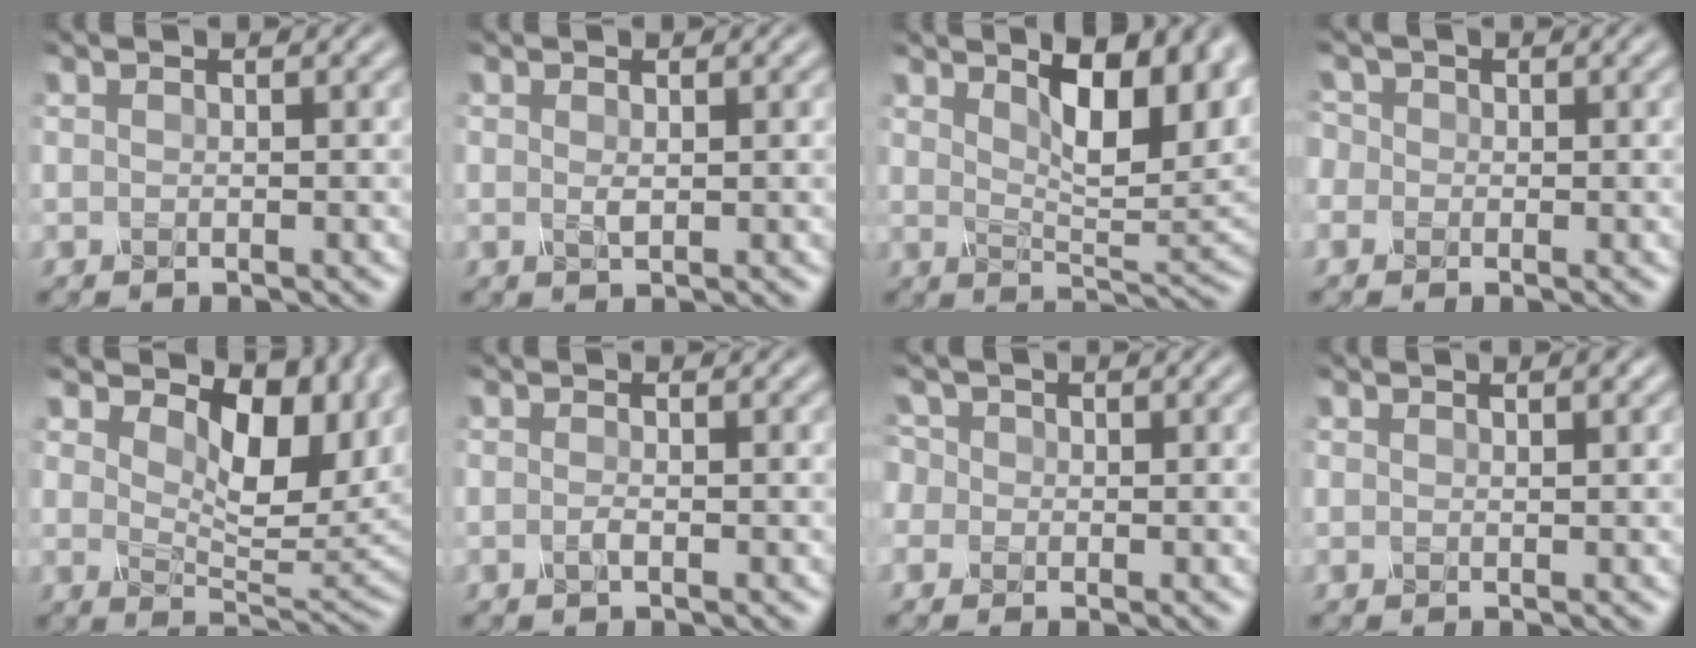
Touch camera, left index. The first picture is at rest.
{"total": 0.5, "force": [0.1, 0.2, 0.5], "torque": [-0.012, -0.004, 0.001]}
{"total": 8.2, "force": [3.4, 3.2, 6.7], "torque": [-0.102, -0.002, 0.055]}
{"total": 1.6, "force": [-0.2, 1.6, 0.4], "torque": [-0.014, 0.007, -0.013]}
{"total": 9.6, "force": [3.2, 5.0, 7.6], "torque": [-0.116, -0.008, 0.052]}
{"total": 0.7, "force": [-0.5, 0.1, 0.5], "torque": [-0.015, -0.003, -0.010]}
{"total": 2.2, "force": [0.1, 2.1, 0.8], "torque": [-0.016, 0.015, -0.014]}
{"total": 0.7, "force": [0.5, 0.2, 0.4], "torque": [-0.006, -0.002, 0.006]}